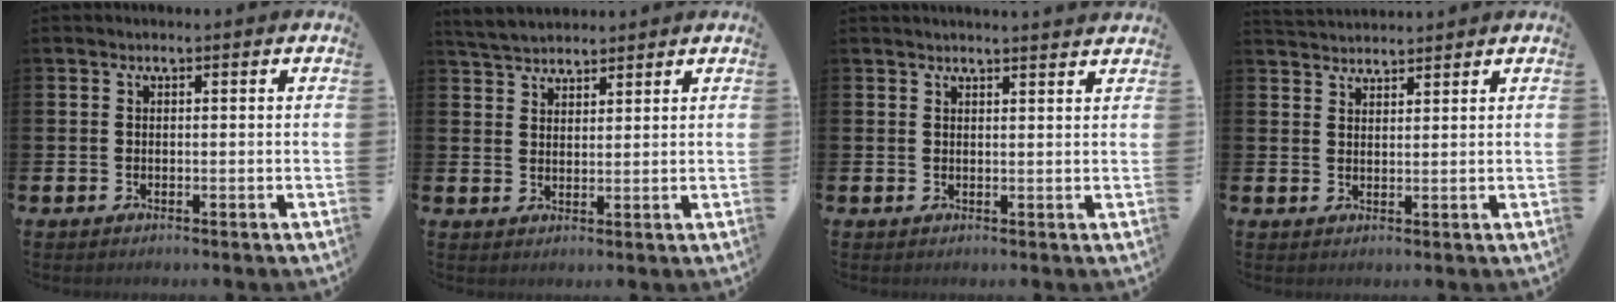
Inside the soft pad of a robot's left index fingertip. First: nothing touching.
{"total": 4.0, "force": [3.9, 0.9, 0.2], "torque": [-0.023, -0.010, 0.074]}
{"total": 1.9, "force": [1.9, -0.2, 0.0], "torque": [0.012, -0.014, 0.032]}
{"total": 2.7, "force": [2.7, 0.4, 0.0], "torque": [-0.005, -0.014, 0.049]}